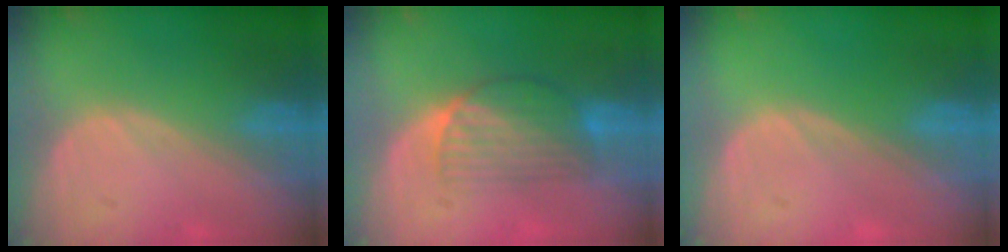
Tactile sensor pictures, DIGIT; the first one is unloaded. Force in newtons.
{"total": 6.5, "press": 5.9, "slide": 2.6}
{"total": 0.0}